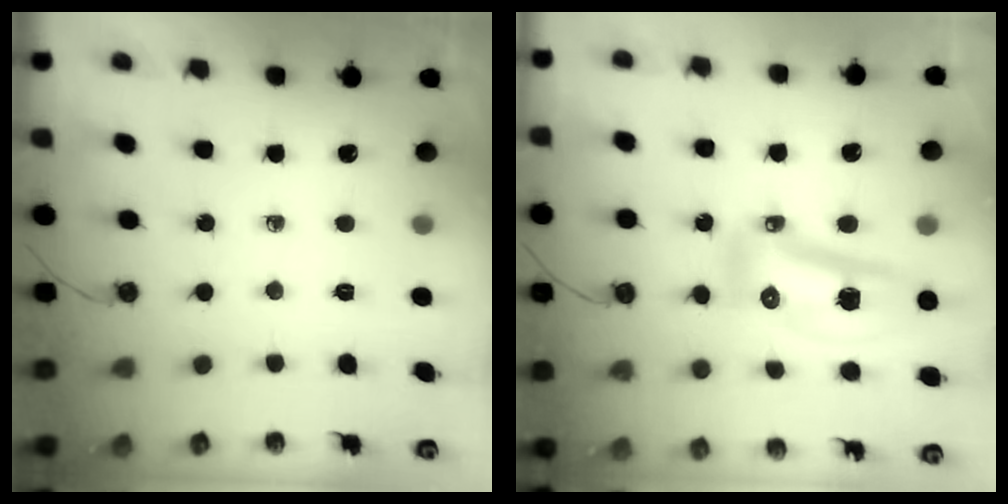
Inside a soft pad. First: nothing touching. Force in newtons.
{"total": 14.0, "press": 13.9, "slide": 1.8}